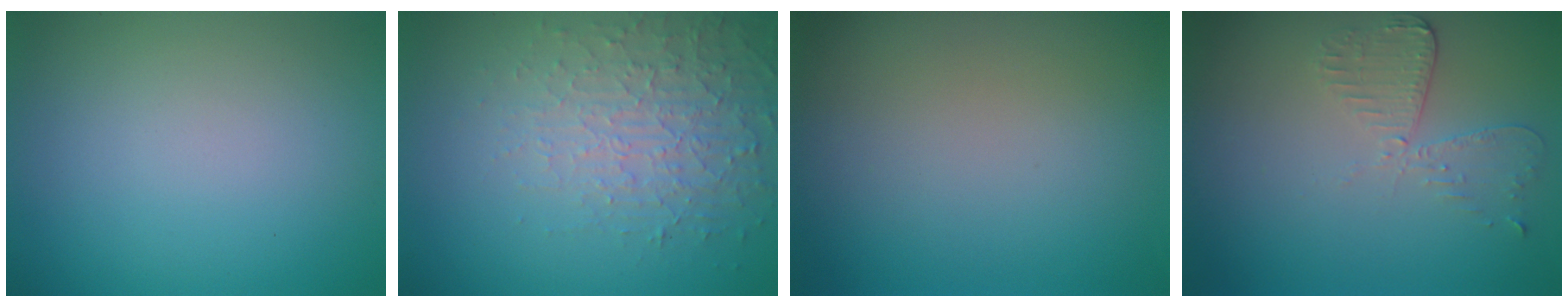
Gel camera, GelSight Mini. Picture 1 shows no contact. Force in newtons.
{"total": 3.9, "press": 3.5, "slide": 1.8}
{"total": 0.0}
{"total": 2.7, "press": 2.4, "slide": 1.2}